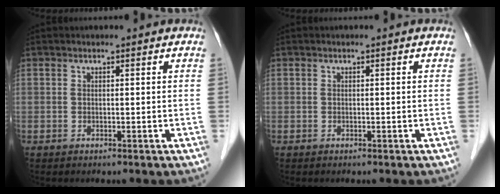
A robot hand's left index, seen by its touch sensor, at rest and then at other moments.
{"total": 0.0}